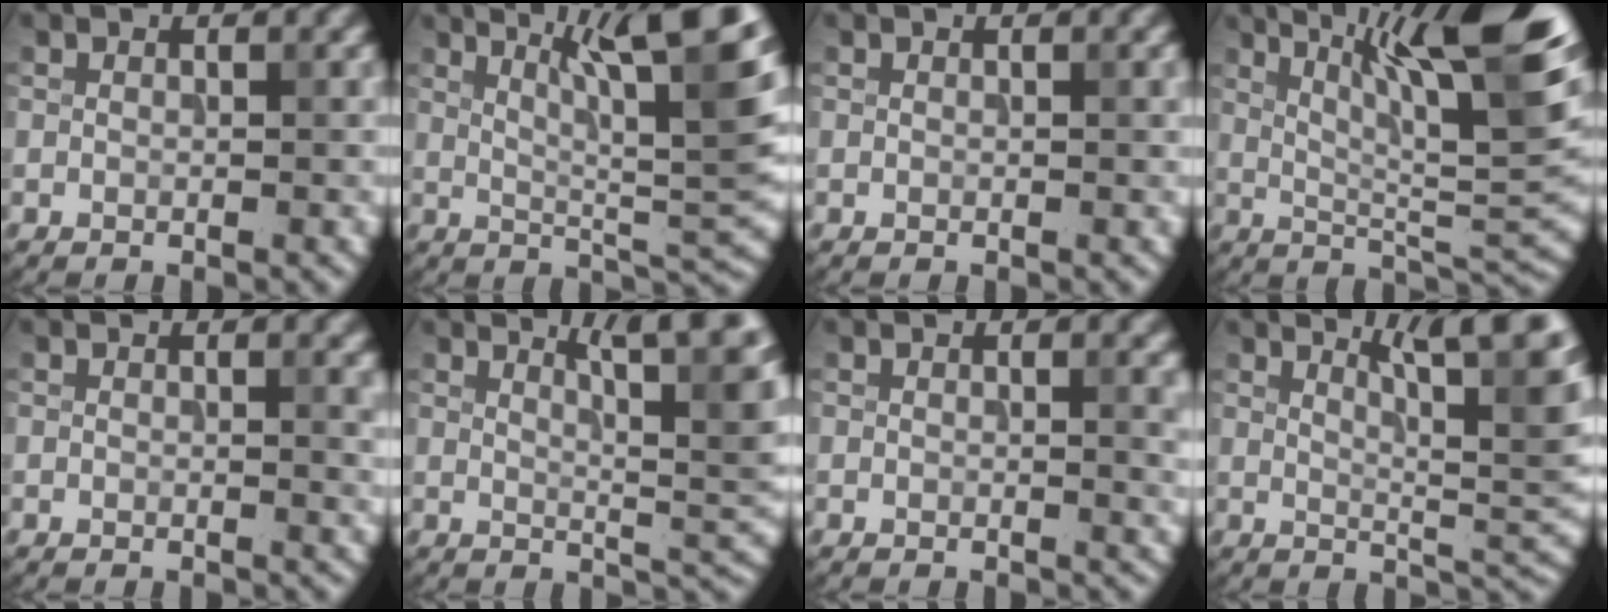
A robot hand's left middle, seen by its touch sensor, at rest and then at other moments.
{"total": 10.6, "force": [5.0, 2.0, 9.2], "torque": [-0.117, 0.013, 0.083]}
{"total": 0.6, "force": [0.1, 0.1, 0.6], "torque": [-0.008, -0.001, 0.002]}
{"total": 13.4, "force": [6.5, 2.5, 11.4], "torque": [-0.167, 0.006, 0.113]}
{"total": 1.3, "force": [0.3, 0.2, 1.2], "torque": [-0.012, -0.003, 0.005]}
{"total": 7.3, "force": [3.5, 1.8, 6.1], "torque": [-0.056, 0.011, 0.052]}
{"total": 1.7, "force": [0.3, 0.3, 1.6], "torque": [-0.017, -0.003, 0.005]}
{"total": 7.9, "force": [4.2, 1.6, 6.5], "torque": [-0.070, 0.008, 0.066]}